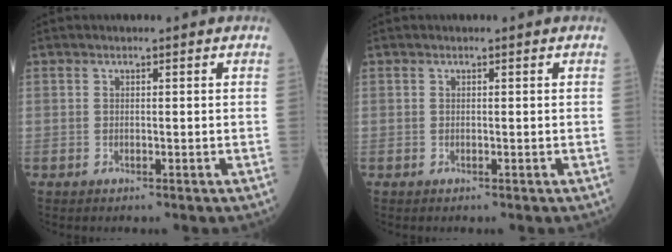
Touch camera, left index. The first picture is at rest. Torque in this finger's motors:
{"motor_torque": [0.00, 0.00, 0.00, 0.00]}